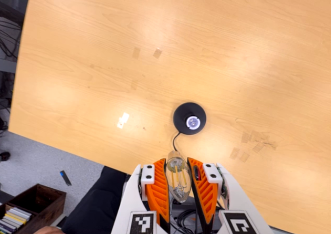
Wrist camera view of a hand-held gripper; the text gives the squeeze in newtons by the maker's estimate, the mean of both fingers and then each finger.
{"total": 21.2, "left": 23.2, "right": 19.3}